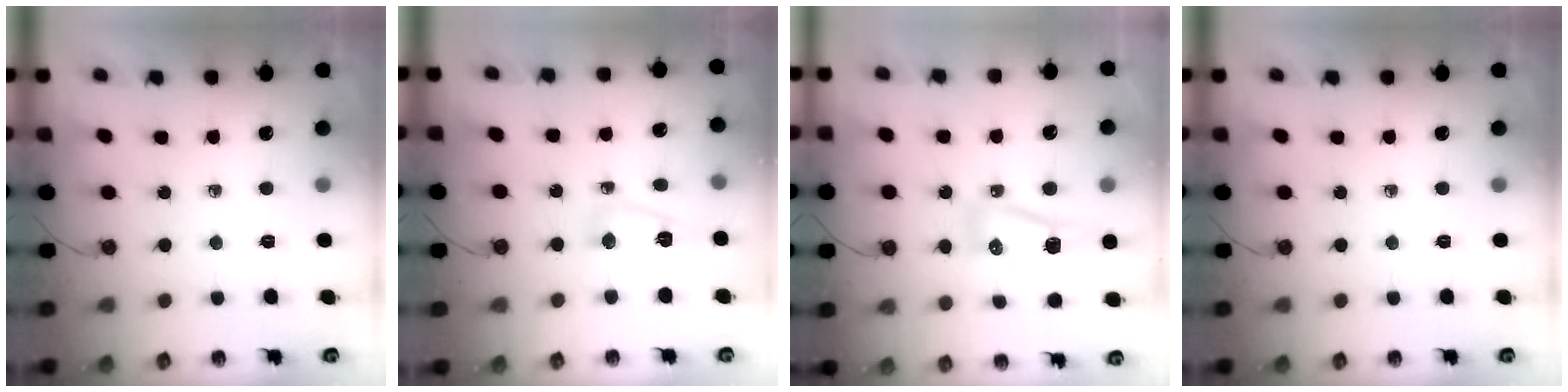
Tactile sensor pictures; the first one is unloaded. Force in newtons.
{"total": 5.6, "press": 5.5, "slide": 0.6}
{"total": 11.9, "press": 9.6, "slide": 7.0}
{"total": 0.0}